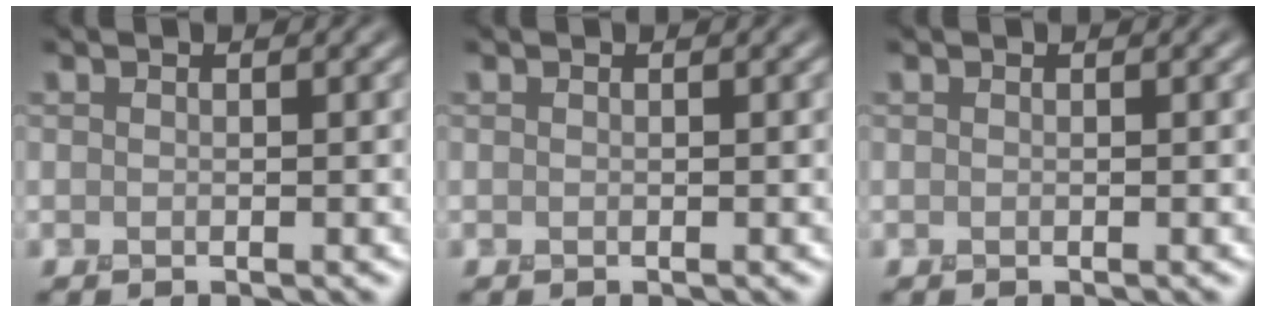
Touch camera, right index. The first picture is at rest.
{"total": 0.0}
{"total": 0.0}